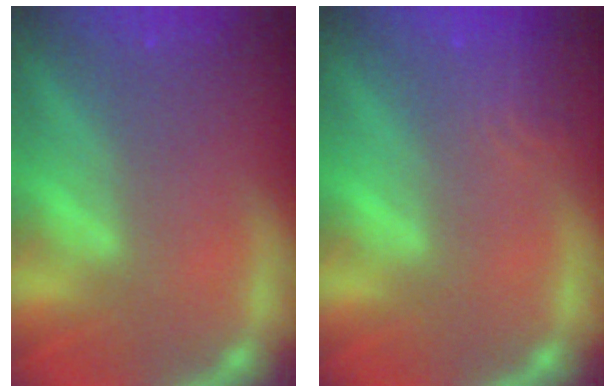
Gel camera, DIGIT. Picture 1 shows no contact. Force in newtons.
{"total": 2.4}